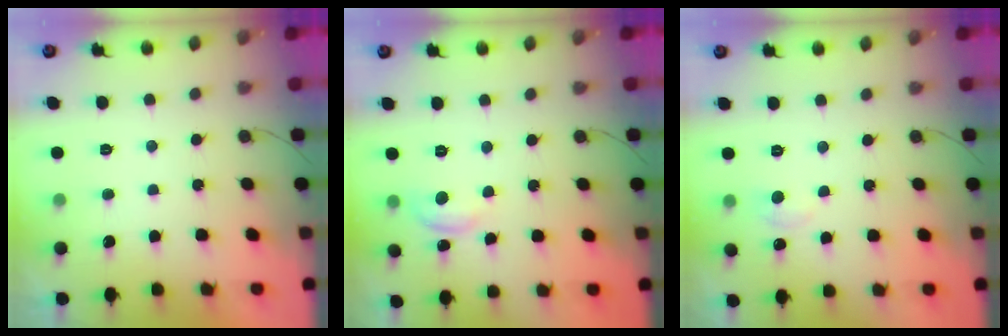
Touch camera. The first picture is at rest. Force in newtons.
{"total": 6.6, "press": 6.6, "slide": 0.6}
{"total": 5.8, "press": 5.8, "slide": 0.7}